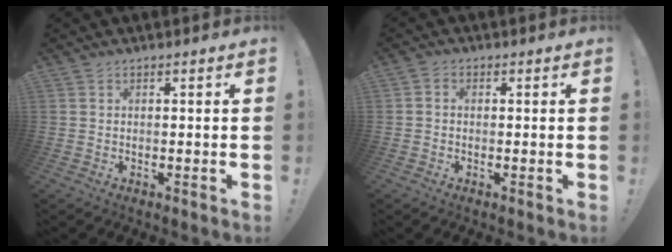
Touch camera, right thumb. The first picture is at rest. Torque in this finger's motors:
{"motor_torque": [-0.02, -0.02, 0.00, -0.17, 0.09]}